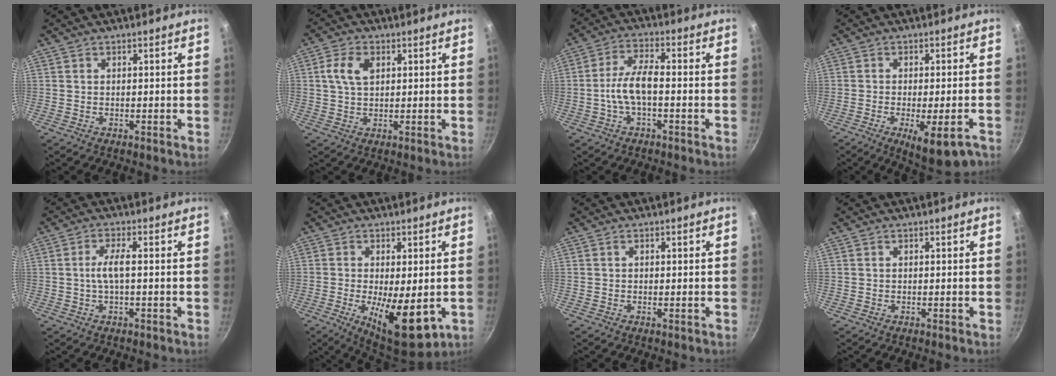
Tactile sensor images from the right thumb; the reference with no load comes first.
{"total": 5.7, "force": [1.6, 3.4, 4.3], "torque": [-0.075, 0.005, 0.027]}
{"total": 7.0, "force": [-1.6, 2.7, 6.3], "torque": [-0.127, 0.028, -0.037]}
{"total": 9.6, "force": [-4.8, 2.8, 7.9], "torque": [-0.101, 0.004, -0.061]}
{"total": 3.8, "force": [-0.2, 0.7, 3.7], "torque": [-0.082, 0.011, -0.005]}
{"total": 12.6, "force": [-2.8, 4.6, 11.4], "torque": [-0.165, -0.012, -0.030]}
{"total": 0.6, "force": [0.1, 0.3, 0.4], "torque": [-0.006, 0.001, 0.001]}
{"total": 0.0}